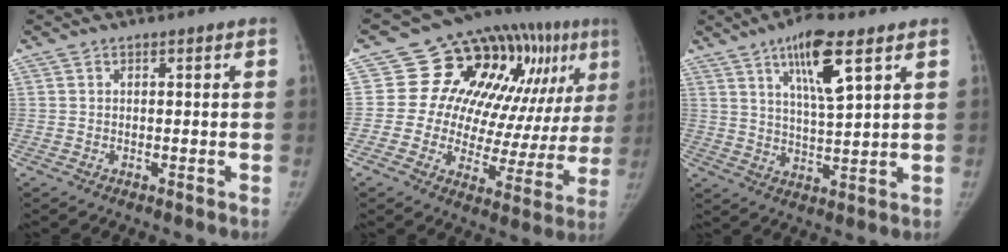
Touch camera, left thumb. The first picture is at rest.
{"total": 21.8, "force": [7.8, 11.9, 16.5], "torque": [-0.171, 0.004, 0.110]}
{"total": 10.8, "force": [5.6, 2.3, 8.9], "torque": [-0.150, -0.029, 0.100]}